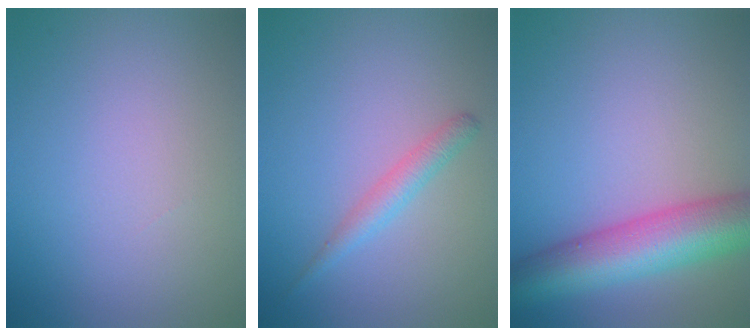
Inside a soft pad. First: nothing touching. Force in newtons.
{"total": 1.8, "press": 1.8, "slide": 0.1}
{"total": 9.1, "press": 9.1, "slide": 0.2}